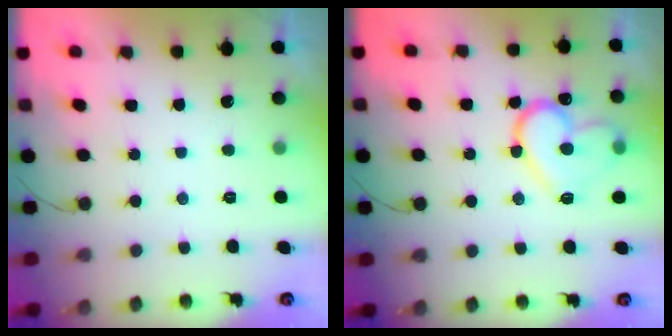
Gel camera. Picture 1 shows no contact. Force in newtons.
{"total": 15.2, "press": 15.1, "slide": 1.5}